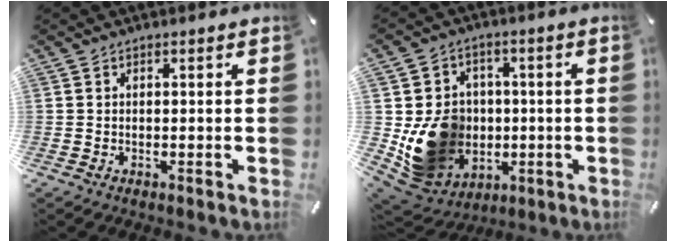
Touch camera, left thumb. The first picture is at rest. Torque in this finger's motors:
{"motor_torque": [2.27, 2.38, 0.81, -0.48, 0.42]}